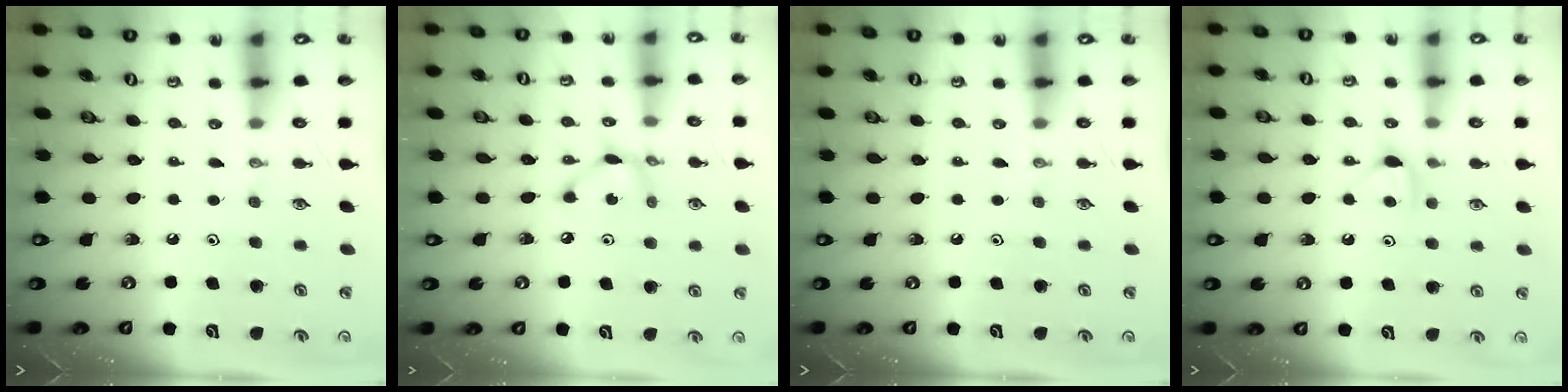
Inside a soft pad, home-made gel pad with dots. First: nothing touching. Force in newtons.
{"total": 6.7, "press": 6.7, "slide": 0.2}
{"total": 0.0}
{"total": 6.1, "press": 6.1, "slide": 0.6}